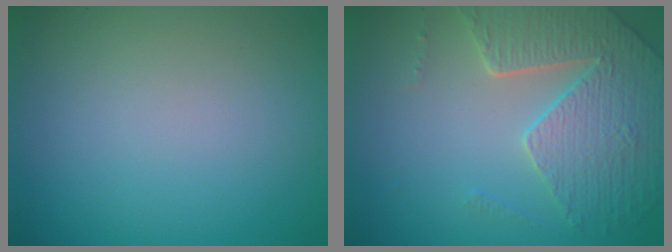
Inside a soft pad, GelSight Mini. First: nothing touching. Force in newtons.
{"total": 5.2, "press": 4.7, "slide": 2.3}